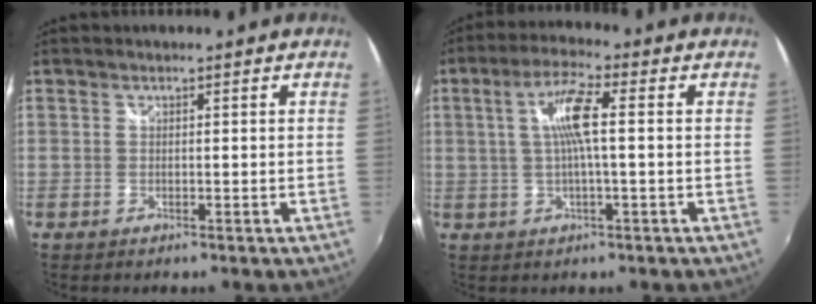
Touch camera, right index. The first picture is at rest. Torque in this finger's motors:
{"motor_torque": [1.04, 0.06, 0.46, 0.14]}